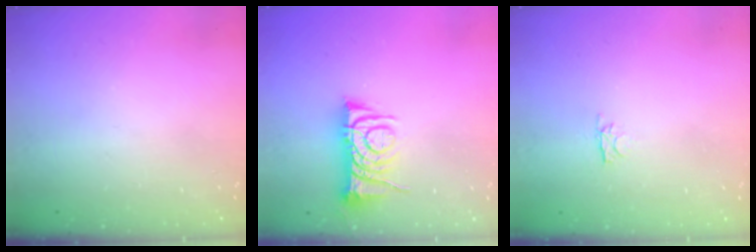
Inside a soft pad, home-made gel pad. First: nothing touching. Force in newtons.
{"total": 8.3, "press": 8.3, "slide": 0.4}
{"total": 2.8, "press": 2.7, "slide": 0.4}